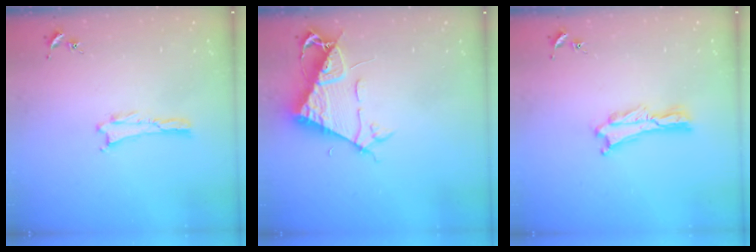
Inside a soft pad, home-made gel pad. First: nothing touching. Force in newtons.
{"total": 7.6, "press": 7.6, "slide": 0.9}
{"total": 0.7, "press": 0.7, "slide": 0.2}